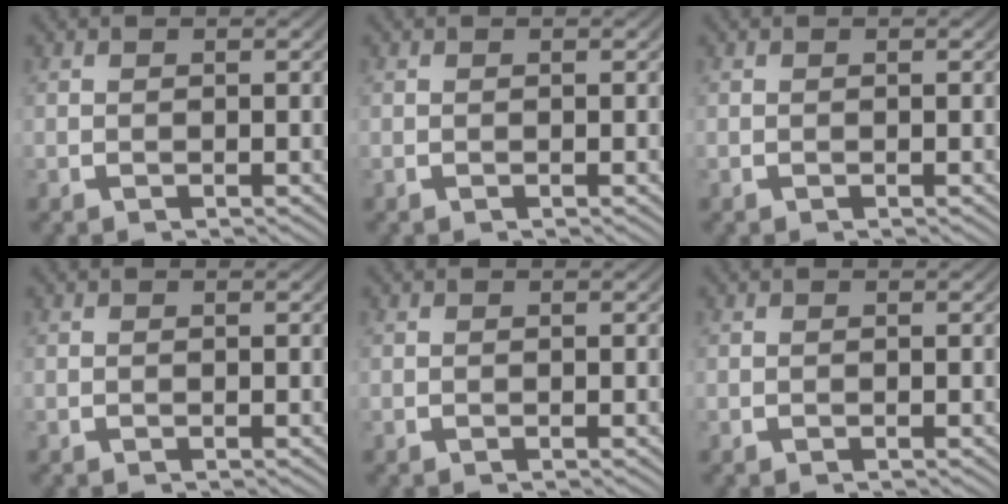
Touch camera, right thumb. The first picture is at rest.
{"total": 0.0}
{"total": 0.0}
{"total": 0.0}
{"total": 0.0}
{"total": 0.0}